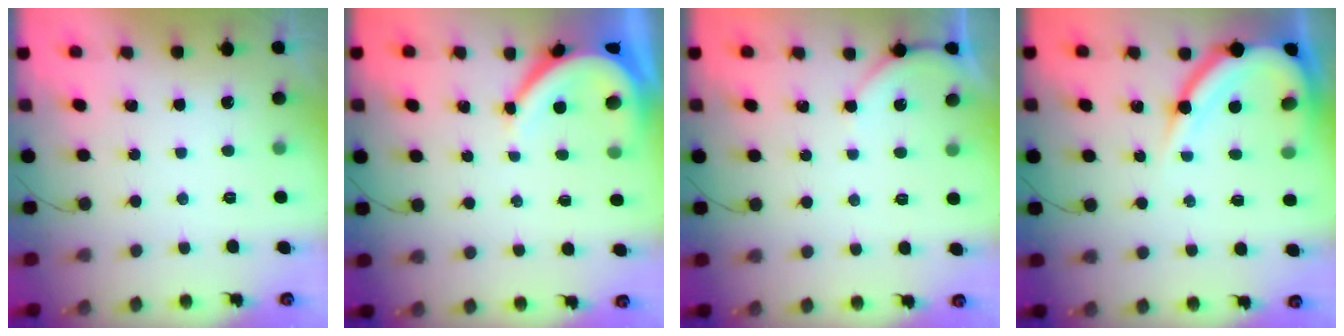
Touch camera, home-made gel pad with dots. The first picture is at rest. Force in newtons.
{"total": 7.3, "press": 7.3, "slide": 0.7}
{"total": 3.6, "press": 3.5, "slide": 0.6}
{"total": 12.3, "press": 12.2, "slide": 1.3}